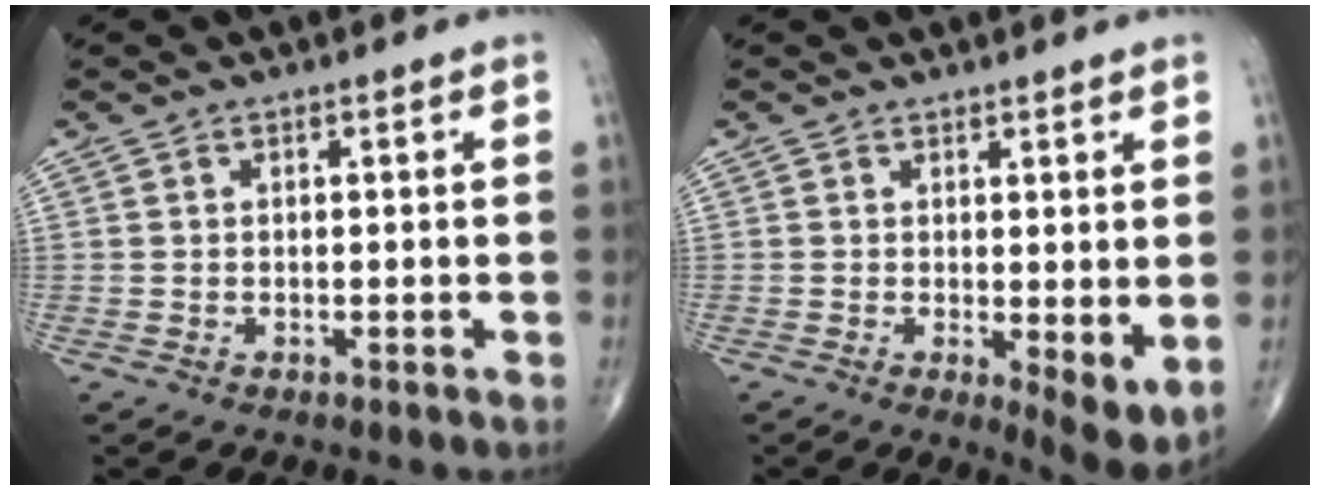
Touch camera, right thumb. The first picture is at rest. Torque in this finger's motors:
{"motor_torque": [-0.28, 0.09, -0.02, -0.17, 0.03]}